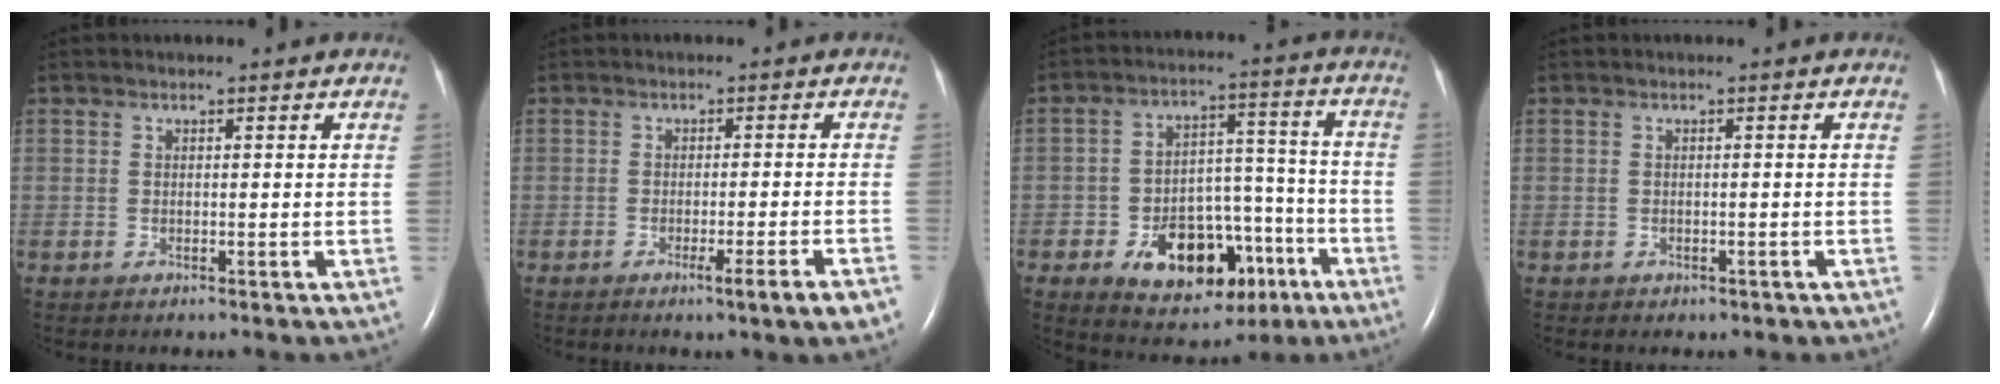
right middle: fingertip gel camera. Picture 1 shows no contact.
{"total": 5.1, "force": [-3.0, -0.8, 4.1], "torque": [-0.050, -0.014, -0.041]}
{"total": 14.6, "force": [-6.7, 8.3, 10.0], "torque": [-0.148, 0.026, -0.088]}
{"total": 0.9, "force": [-0.5, 0.7, 0.4], "torque": [-0.009, 0.002, -0.001]}